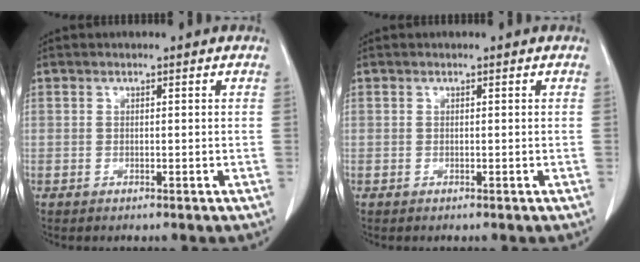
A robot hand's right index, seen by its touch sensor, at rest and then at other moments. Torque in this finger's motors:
{"motor_torque": [-0.02, 0.02, 0.00, 0.00]}